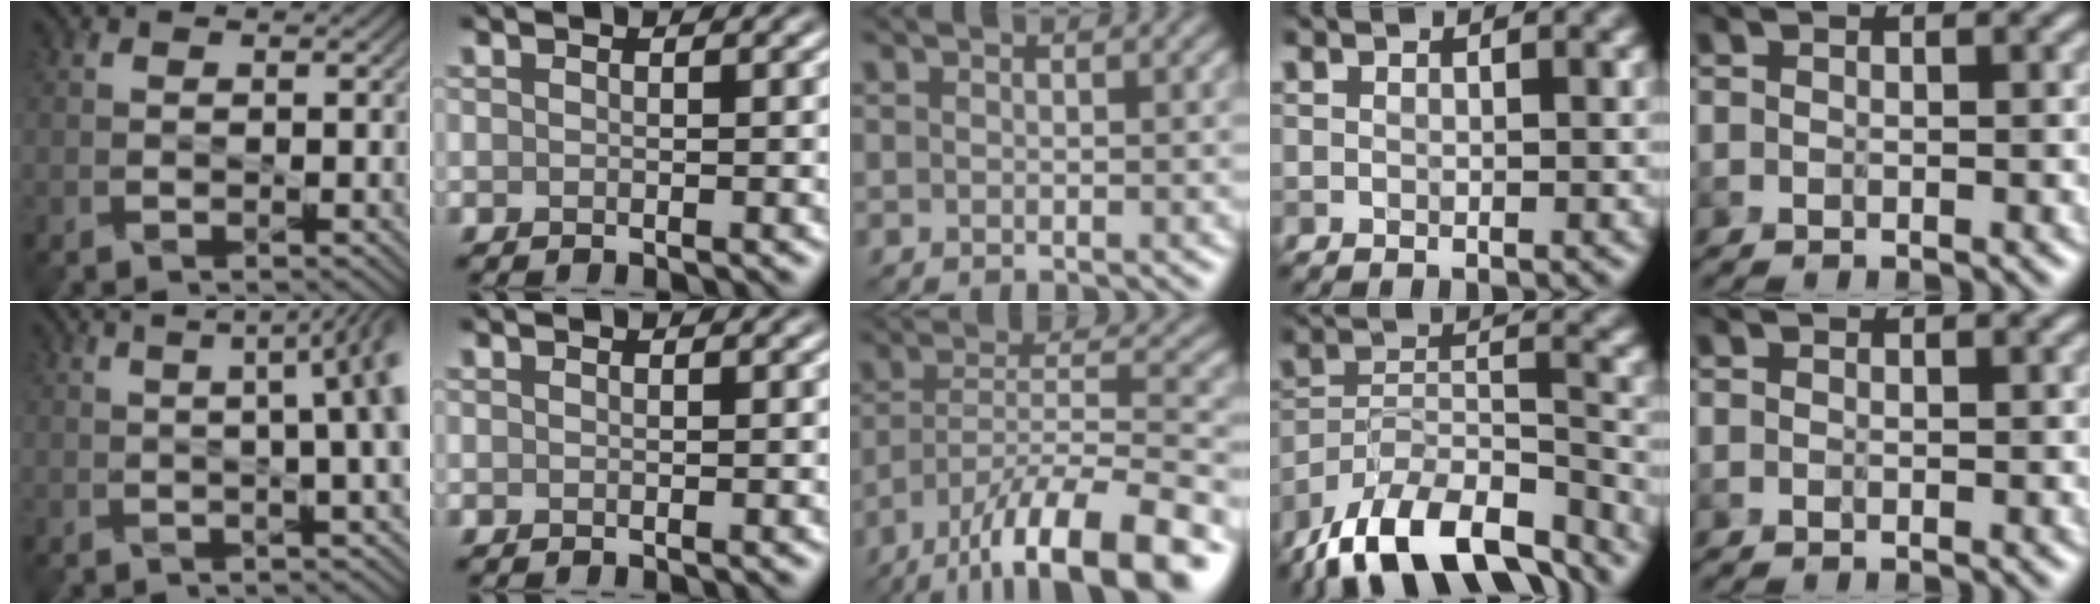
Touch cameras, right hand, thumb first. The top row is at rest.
{"thumb": {"total": 9.3, "force": [1.2, 2.7, 8.9], "torque": [-0.075, 0.033, 0.003]}, "middle": {"total": 13.1, "force": [-8.8, 3.6, 9.0], "torque": [-0.155, 0.004, -0.149]}, "ring": {"total": 13.2, "force": [-10.8, 4.6, 6.1], "torque": [-0.116, 0.000, -0.177]}}